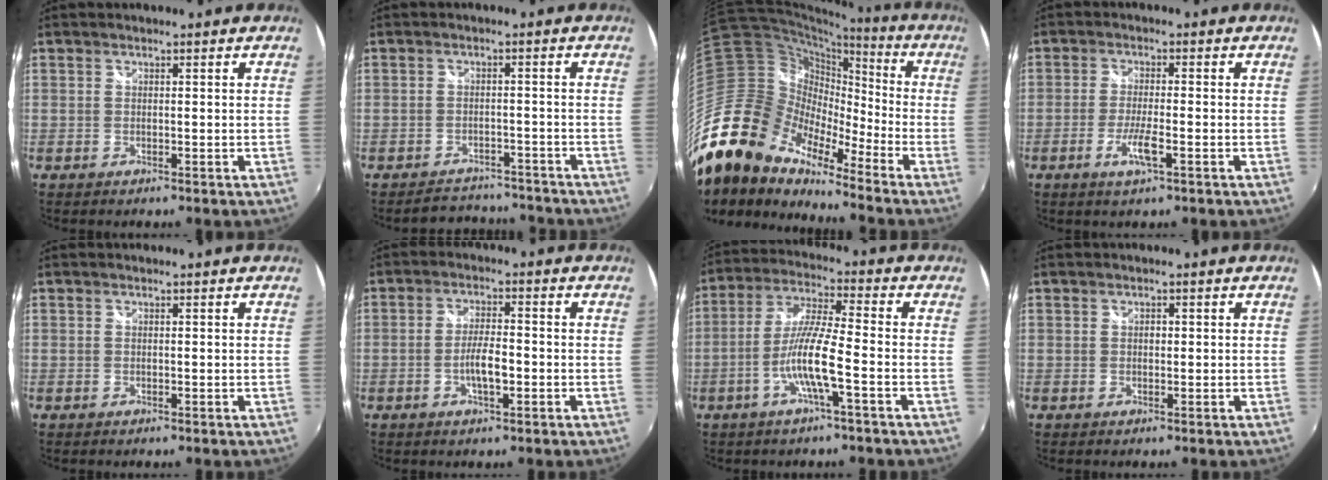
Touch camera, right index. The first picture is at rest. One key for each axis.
{"total": 7.8, "fx": -7.1, "fy": 2.9, "fz": 1.3, "tx": -0.032, "ty": 0.015, "tz": -0.091}
{"total": 22.9, "fx": -17.2, "fy": 10.5, "fz": 10.9, "tx": -0.218, "ty": -0.015, "tz": -0.343}
{"total": 4.8, "fx": -2.2, "fy": 0.5, "fz": 4.2, "tx": -0.089, "ty": -0.007, "tz": -0.044}
{"total": 0.0}
{"total": 5.0, "fx": -1.6, "fy": 1.3, "fz": 4.6, "tx": -0.087, "ty": 0.002, "tz": -0.028}
{"total": 9.4, "fx": -3.7, "fy": 0.1, "fz": 8.6, "tx": -0.182, "ty": 0.002, "tz": -0.071}
{"total": 0.7, "fx": 0.0, "fy": 0.6, "fz": 0.4, "tx": -0.005, "ty": 0.002, "tz": 0.000}